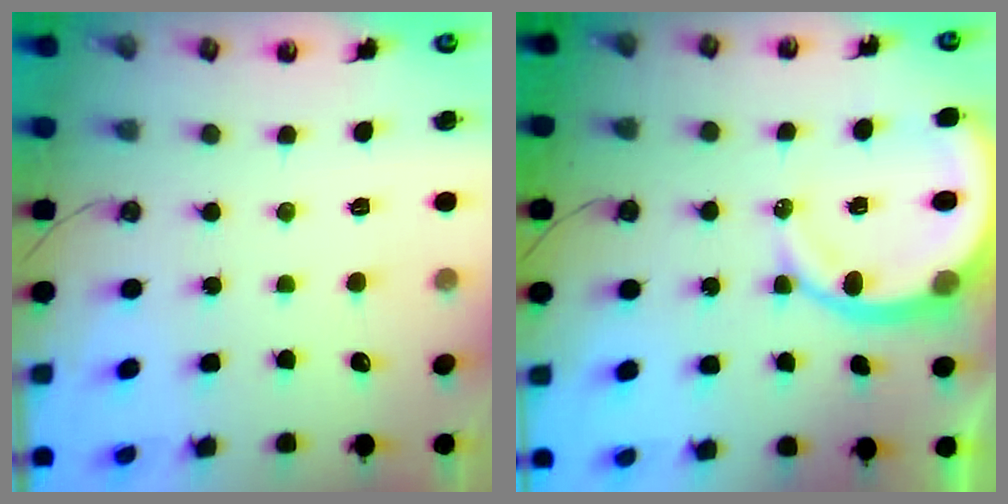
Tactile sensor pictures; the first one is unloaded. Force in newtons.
{"total": 10.1, "press": 10.0, "slide": 1.3}